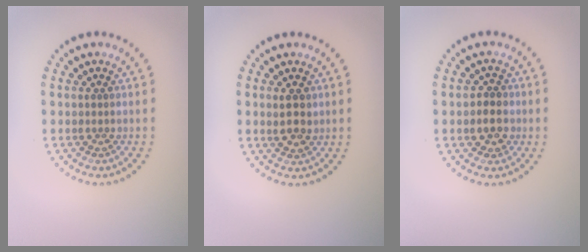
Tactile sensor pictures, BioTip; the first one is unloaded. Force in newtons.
{"total": 2.2, "press": 2.2, "slide": 0.4}
{"total": 1.9, "press": 1.9, "slide": 0.5}